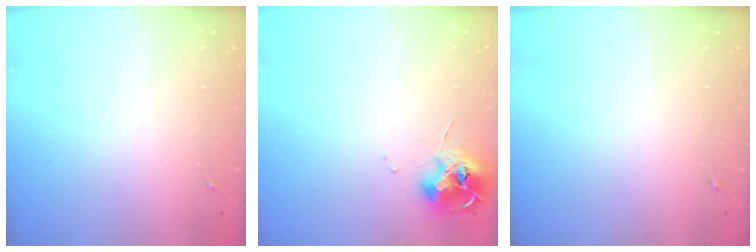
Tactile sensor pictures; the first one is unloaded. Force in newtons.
{"total": 9.8, "press": 9.8, "slide": 0.5}
{"total": 0.0}